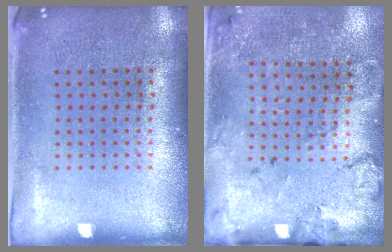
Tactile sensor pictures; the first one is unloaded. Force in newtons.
{"total": 2.0, "press": 1.5, "slide": 1.2}